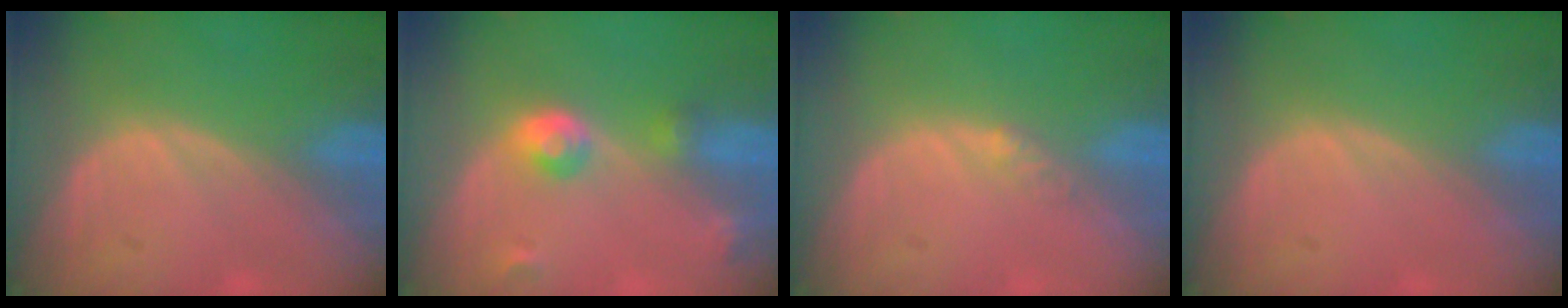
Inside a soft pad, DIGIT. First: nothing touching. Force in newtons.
{"total": 4.6, "press": 4.1, "slide": 2.0}
{"total": 1.6, "press": 1.3, "slide": 0.9}
{"total": 0.0}